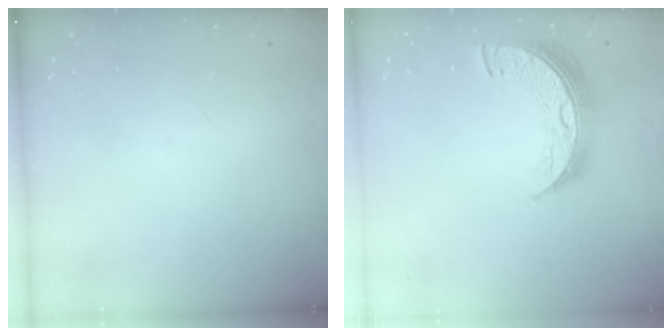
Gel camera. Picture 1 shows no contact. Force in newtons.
{"total": 11.9, "press": 11.8, "slide": 1.0}